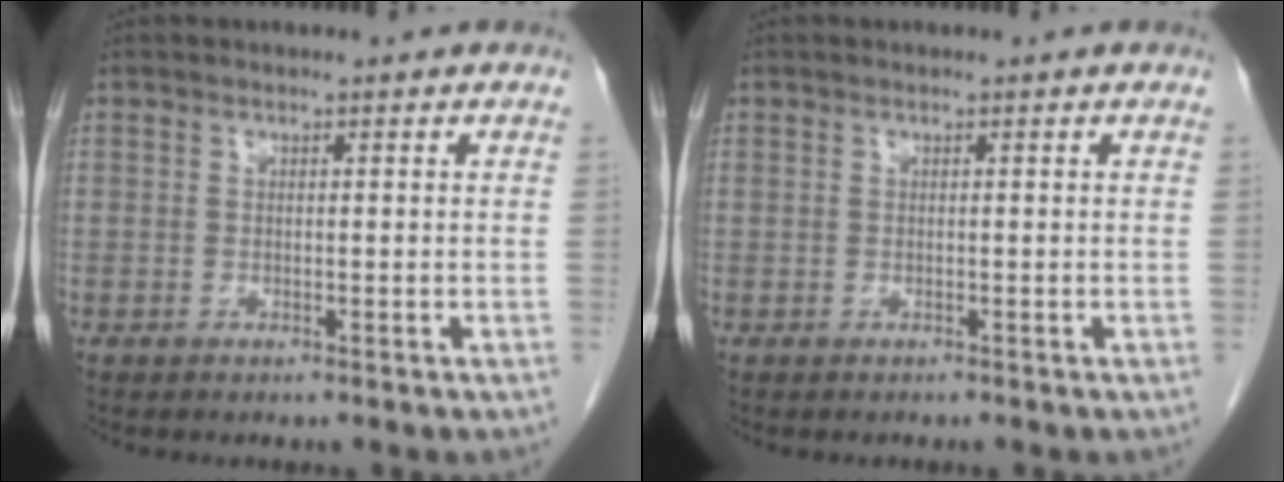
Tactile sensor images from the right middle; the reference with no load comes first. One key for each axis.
{"total": 0.0}